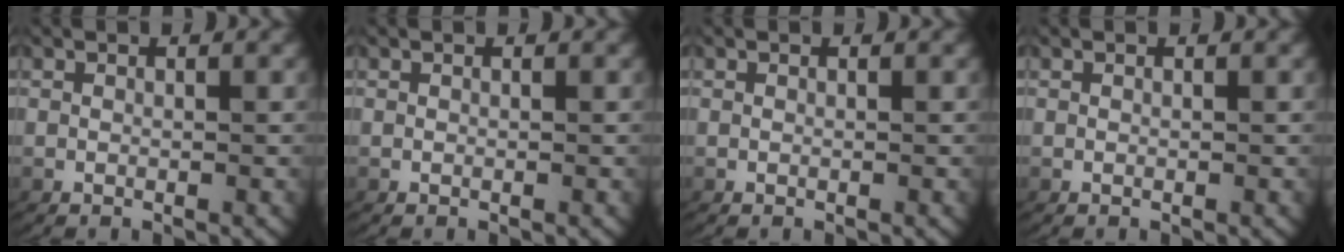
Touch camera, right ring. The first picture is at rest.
{"total": 0.0}
{"total": 0.0}
{"total": 0.0}